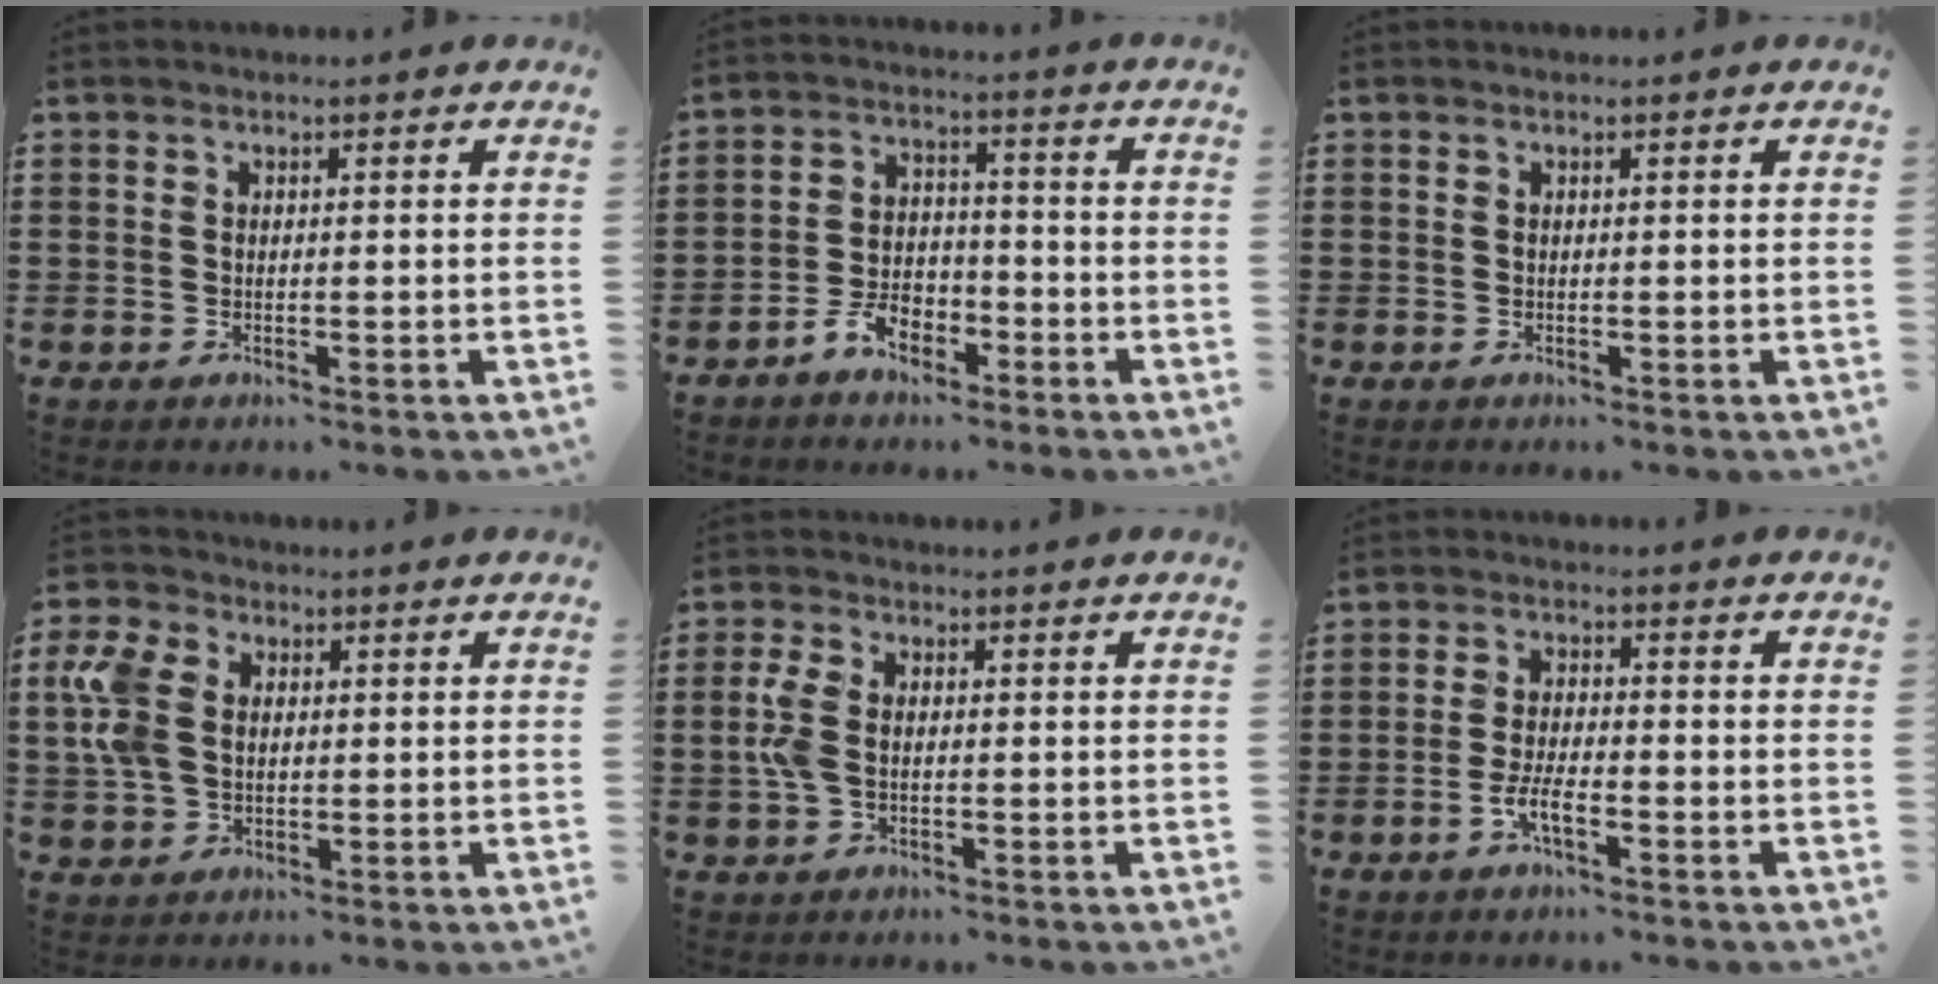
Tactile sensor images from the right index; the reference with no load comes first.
{"total": 5.1, "force": [-3.4, 3.0, 2.3], "torque": [-0.051, 0.011, -0.068]}
{"total": 0.0}
{"total": 7.3, "force": [1.3, 5.3, 4.8], "torque": [-0.140, 0.008, 0.016]}
{"total": 4.4, "force": [-0.1, 2.6, 3.6], "torque": [-0.101, -0.003, -0.011]}
{"total": 4.2, "force": [-2.3, 0.9, 3.4], "torque": [-0.076, -0.008, -0.048]}